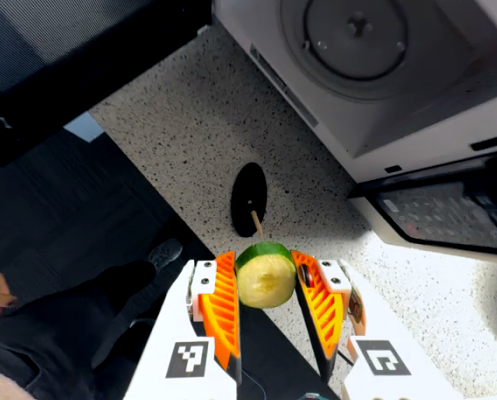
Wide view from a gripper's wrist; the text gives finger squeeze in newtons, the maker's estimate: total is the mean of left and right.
{"total": 10.9, "left": 11.1, "right": 10.7}